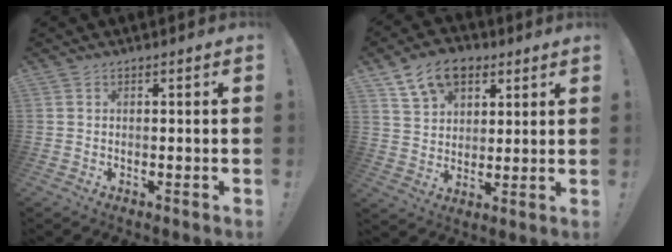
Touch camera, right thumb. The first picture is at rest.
{"total": 12.3, "force": [6.8, 8.4, 5.8], "torque": [-0.092, -0.025, 0.130]}